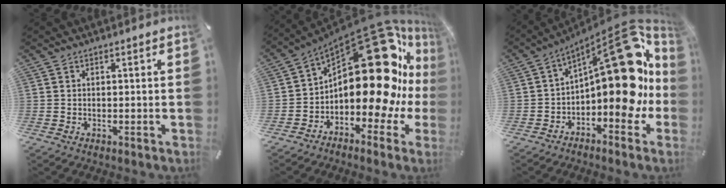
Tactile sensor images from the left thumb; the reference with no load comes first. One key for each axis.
{"total": 27.9, "fx": 7.6, "fy": 13.5, "fz": 23.2, "tx": -0.356, "ty": -0.080, "tz": 0.135}
{"total": 24.0, "fx": 4.3, "fy": 11.5, "fz": 20.6, "tx": -0.279, "ty": -0.040, "tz": 0.081}